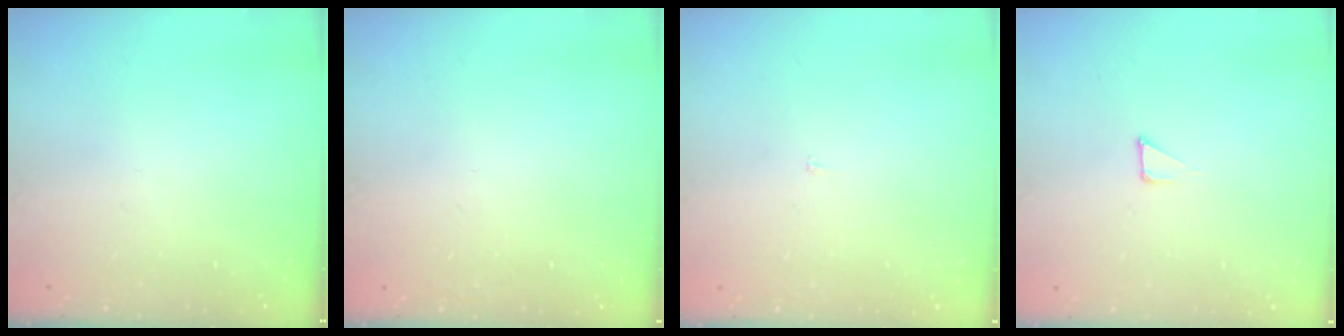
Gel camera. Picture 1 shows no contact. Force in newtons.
{"total": 1.5, "press": 1.5, "slide": 0.1}
{"total": 2.2, "press": 2.2, "slide": 0.2}
{"total": 2.9, "press": 2.9, "slide": 0.3}